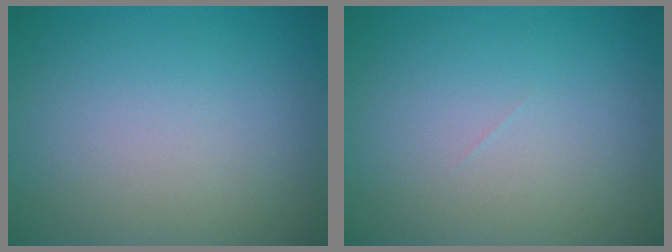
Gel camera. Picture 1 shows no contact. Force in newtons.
{"total": 0.0}